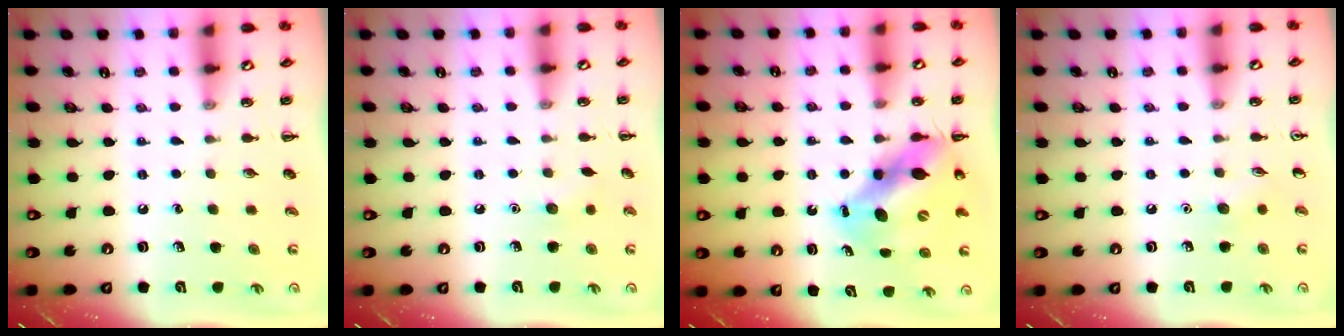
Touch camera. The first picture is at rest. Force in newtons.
{"total": 4.3, "press": 4.1, "slide": 1.2}
{"total": 11.6, "press": 11.2, "slide": 3.1}
{"total": 4.5, "press": 4.3, "slide": 1.2}